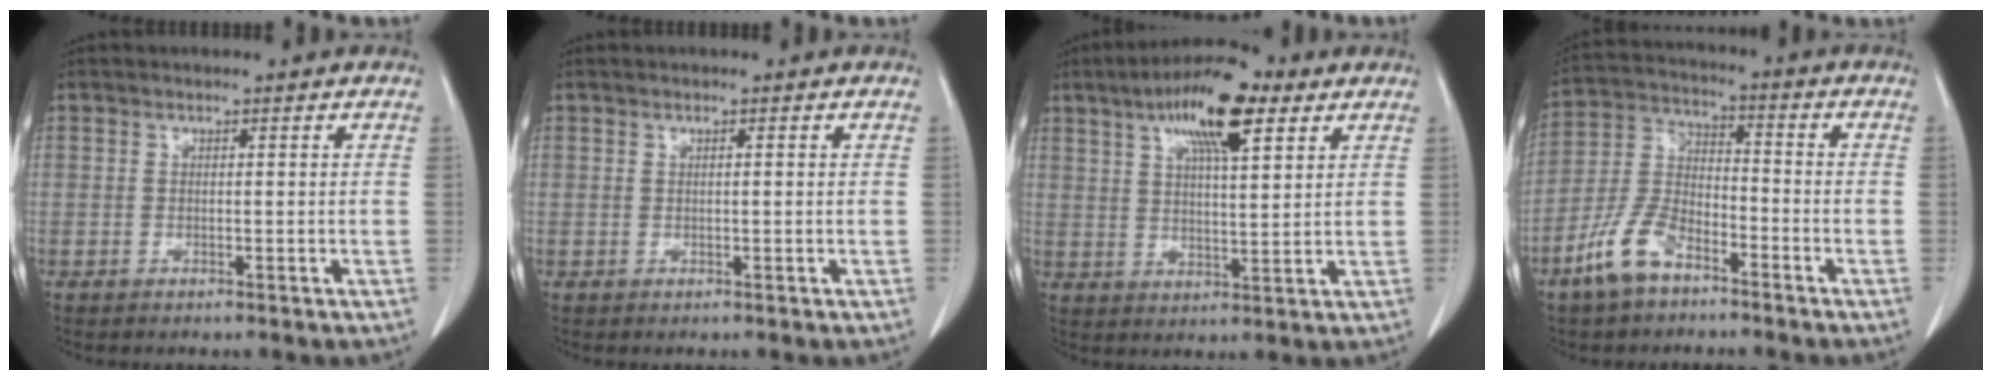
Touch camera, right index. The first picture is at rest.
{"total": 0.8, "force": [0.2, 0.2, 0.7], "torque": [-0.020, 0.004, 0.006]}
{"total": 13.4, "force": [6.9, 3.8, 10.8], "torque": [-0.192, 0.022, 0.118]}
{"total": 10.2, "force": [-6.4, 4.7, 6.4], "torque": [-0.154, 0.007, -0.128]}